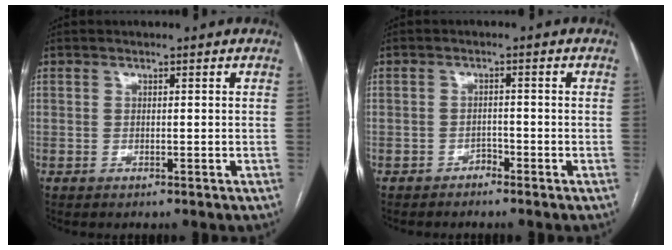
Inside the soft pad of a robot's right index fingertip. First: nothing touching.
{"total": 1.4, "force": [-1.2, 0.5, 0.3], "torque": [-0.003, 0.003, -0.022]}